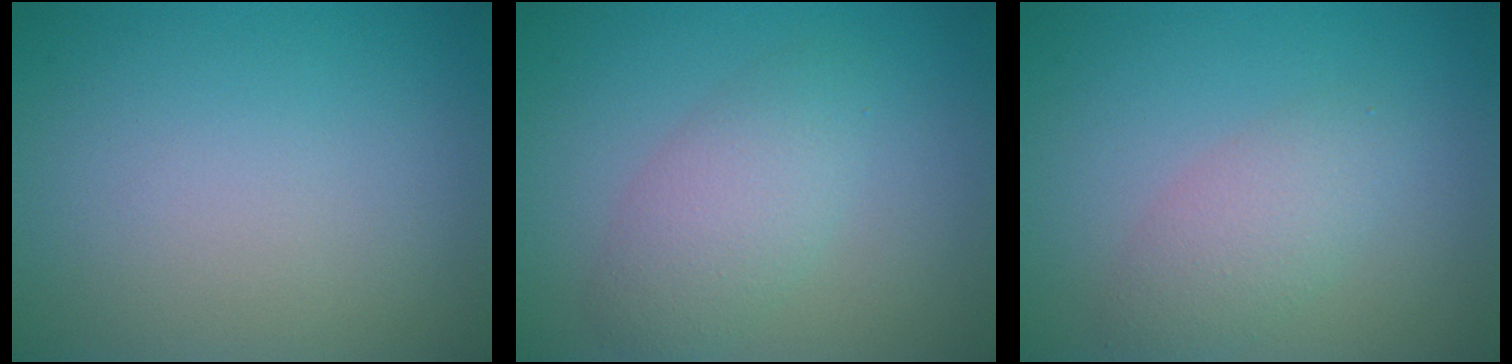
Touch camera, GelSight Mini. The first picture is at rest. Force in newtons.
{"total": 3.6, "press": 3.6, "slide": 0.1}
{"total": 2.9, "press": 2.9, "slide": 0.2}